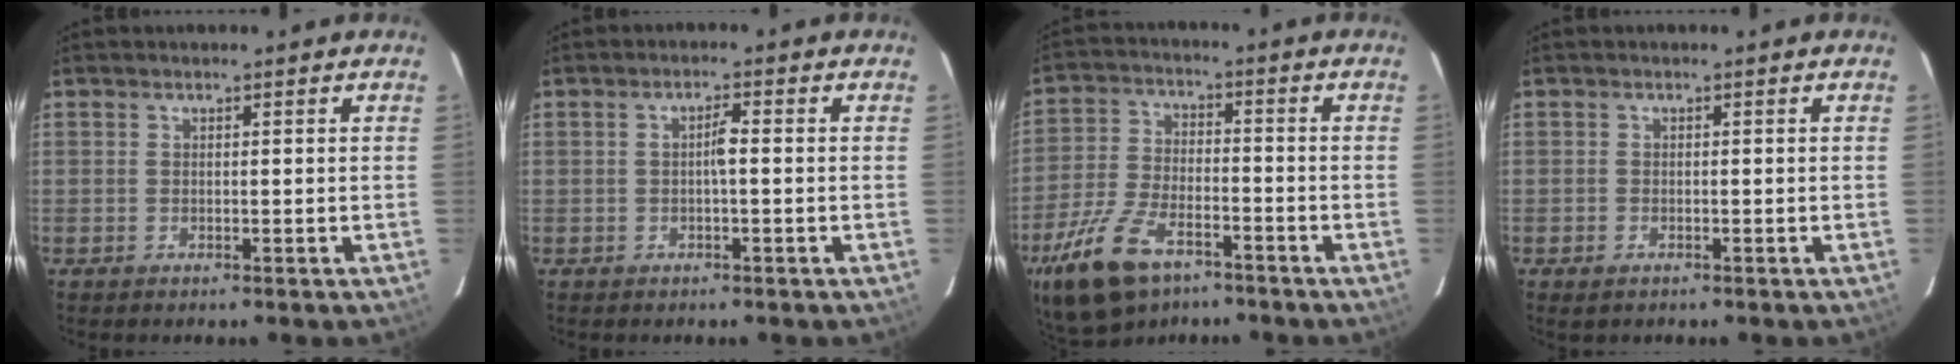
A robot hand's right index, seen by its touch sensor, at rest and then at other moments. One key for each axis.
{"total": 2.1, "fx": -0.3, "fy": 0.3, "fz": 2.1, "tx": -0.039, "ty": 0.007, "tz": -0.004}
{"total": 15.6, "fx": -9.8, "fy": 7.5, "fz": 9.6, "tx": -0.221, "ty": -0.025, "tz": -0.182}
{"total": 1.3, "fx": -0.9, "fy": 0.9, "fz": 0.5, "tx": -0.011, "ty": -0.004, "tz": -0.016}